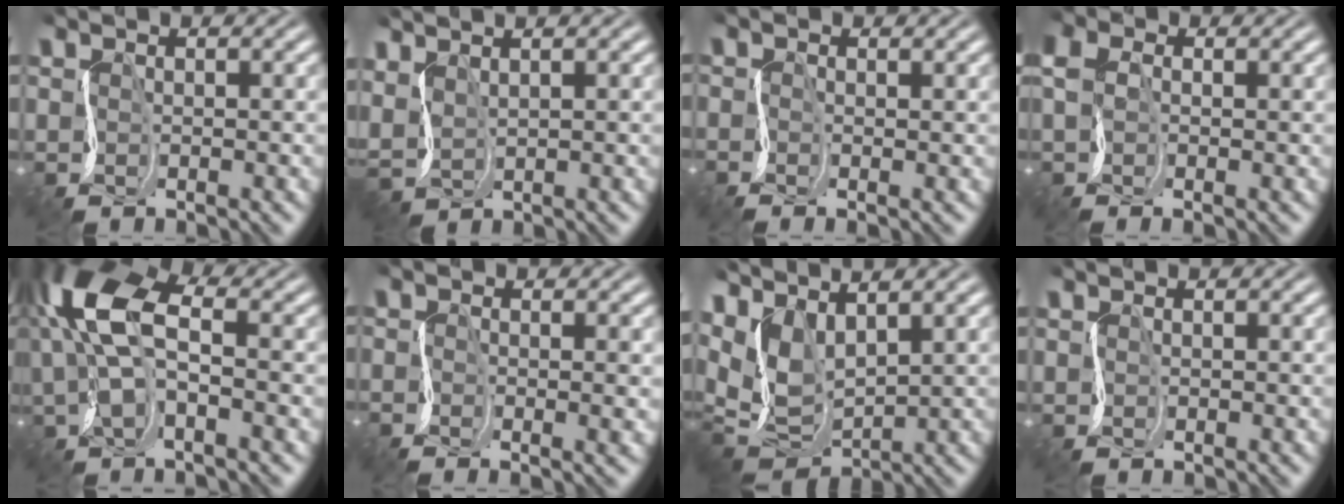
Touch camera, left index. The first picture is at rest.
{"total": 2.6, "force": [1.6, 0.8, 1.8], "torque": [-0.044, 0.014, 0.032]}
{"total": 1.1, "force": [0.1, 0.2, 1.0], "torque": [0.001, 0.009, -0.015]}
{"total": 2.9, "force": [0.4, 1.9, 2.1], "torque": [-0.038, 0.020, 0.001]}
{"total": 8.4, "force": [1.1, 3.9, 7.3], "torque": [-0.171, 0.016, 0.006]}
{"total": 2.1, "force": [0.0, 0.4, 2.1], "torque": [-0.019, 0.006, -0.012]}
{"total": 5.5, "force": [2.4, 2.2, 4.5], "torque": [-0.106, 0.005, 0.040]}
{"total": 0.0}